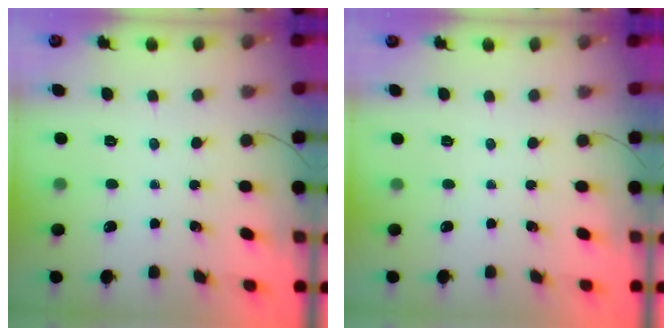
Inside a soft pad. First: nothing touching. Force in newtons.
{"total": 2.5, "press": 2.5, "slide": 0.5}